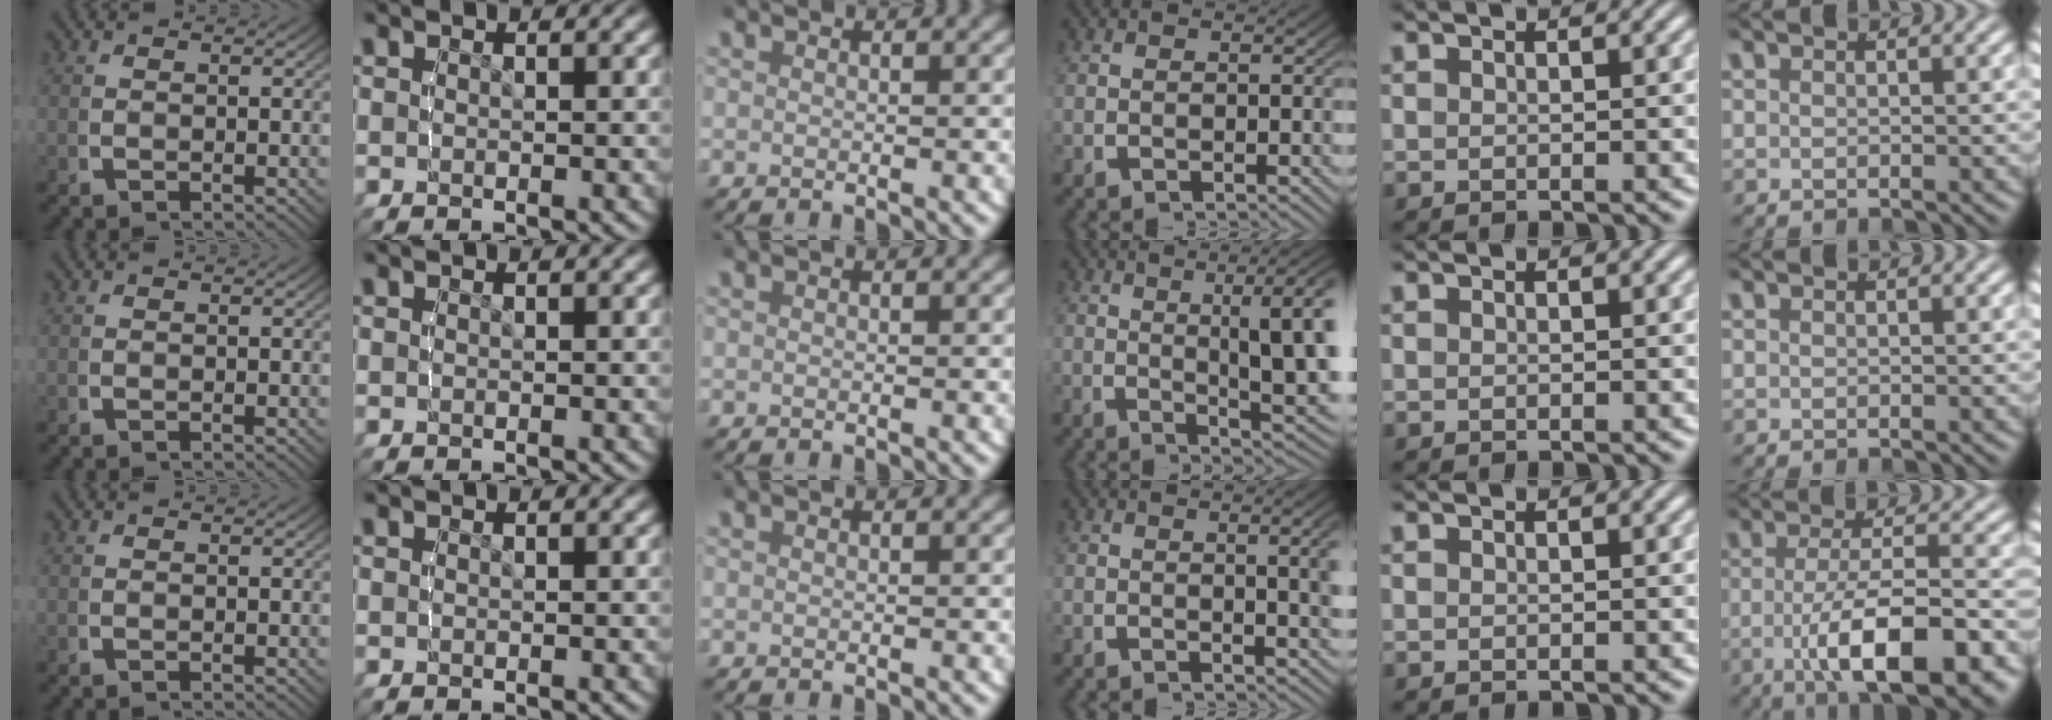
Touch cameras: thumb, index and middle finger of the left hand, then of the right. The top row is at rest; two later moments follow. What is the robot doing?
{"motion": "lift_and_place", "object": "bottle"}